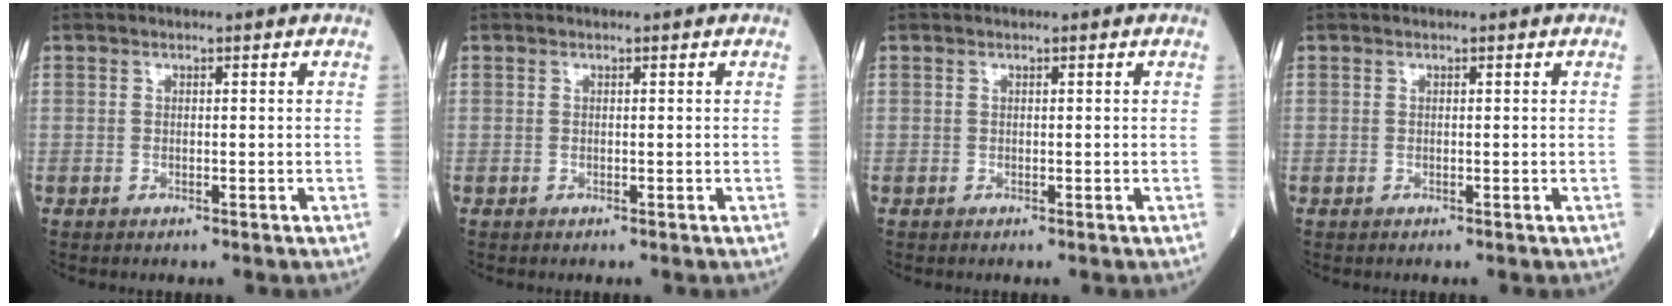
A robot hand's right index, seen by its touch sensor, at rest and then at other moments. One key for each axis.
{"total": 0.0}
{"total": 0.0}
{"total": 0.0}